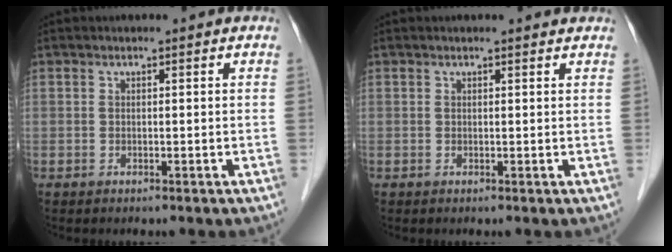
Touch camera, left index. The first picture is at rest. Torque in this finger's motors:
{"motor_torque": [0.28, -0.20, 0.02, 0.01]}